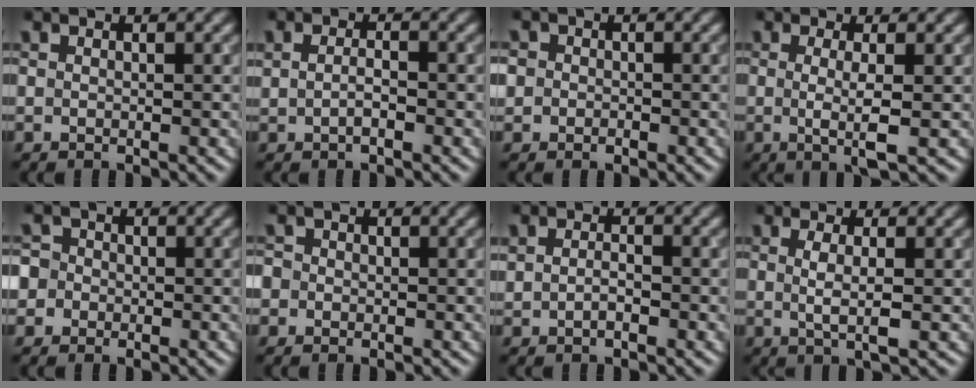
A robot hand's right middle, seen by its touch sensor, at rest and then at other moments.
{"total": 1.6, "force": [-0.4, 0.8, 1.3], "torque": [-0.031, 0.001, -0.007]}
{"total": 2.3, "force": [0.1, 2.1, 0.8], "torque": [0.007, 0.008, -0.024]}
{"total": 3.1, "force": [-0.1, 0.6, 3.1], "torque": [-0.054, -0.008, -0.003]}
{"total": 3.4, "force": [-0.9, 3.2, 0.7], "torque": [0.010, 0.017, -0.046]}
{"total": 1.7, "force": [-0.3, 1.6, 0.3], "torque": [0.008, 0.008, -0.017]}
{"total": 1.3, "force": [-0.4, 0.8, 1.0], "torque": [-0.022, 0.002, -0.010]}
{"total": 2.3, "force": [0.1, 0.5, 2.3], "torque": [-0.041, -0.002, 0.001]}